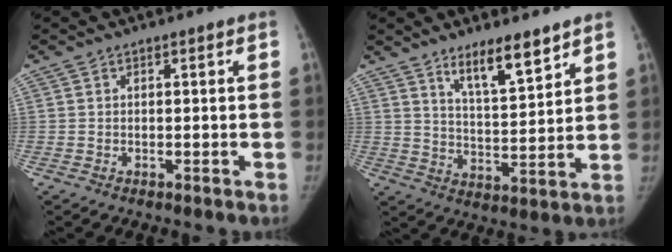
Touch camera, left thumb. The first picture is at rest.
{"total": 9.6, "force": [6.9, 2.4, 6.3], "torque": [-0.091, -0.053, 0.123]}